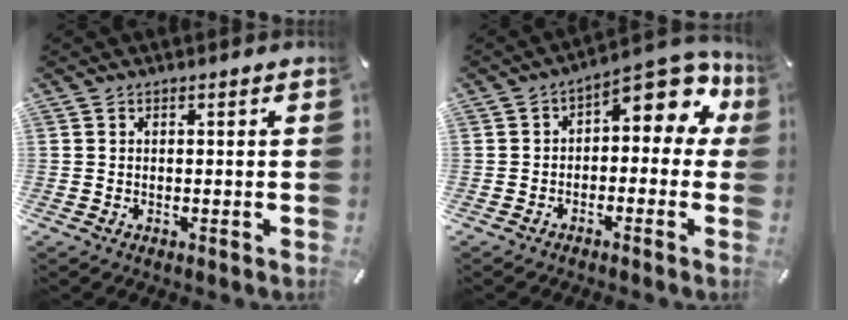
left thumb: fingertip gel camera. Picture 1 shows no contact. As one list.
[{"total": 9.3, "force": [3.8, 4.8, 7.0], "torque": [-0.092, -0.034, 0.065]}]